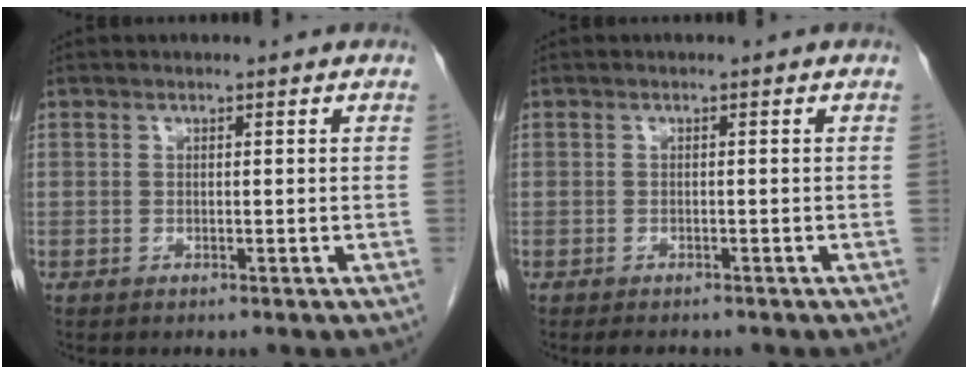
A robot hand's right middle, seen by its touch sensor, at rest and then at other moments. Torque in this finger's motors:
{"motor_torque": [0.03, -0.02, 0.00, 0.00]}